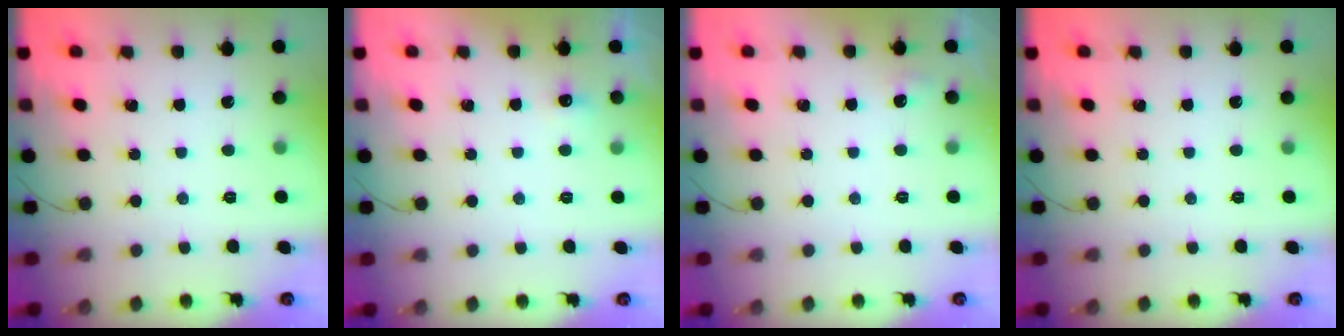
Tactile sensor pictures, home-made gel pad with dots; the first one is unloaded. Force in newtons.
{"total": 6.6, "press": 3.0, "slide": 5.9}
{"total": 6.5, "press": 3.4, "slide": 5.5}
{"total": 0.0}